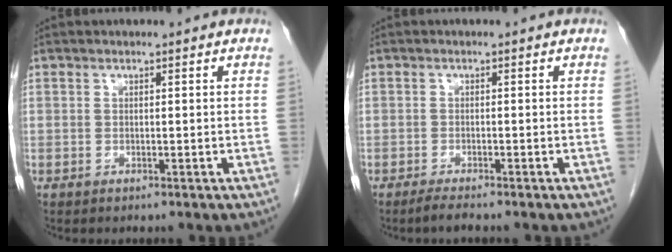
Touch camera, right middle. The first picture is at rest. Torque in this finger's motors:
{"motor_torque": [0.22, -0.16, -0.01, -0.01]}